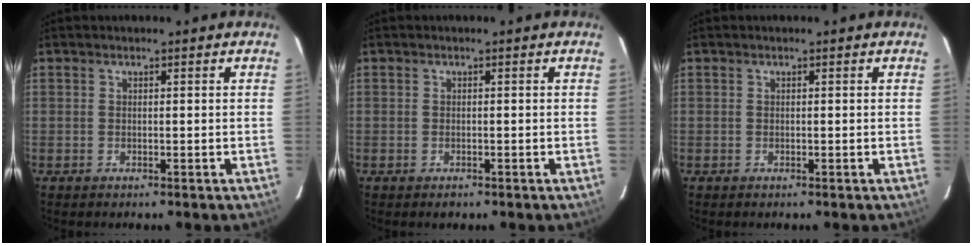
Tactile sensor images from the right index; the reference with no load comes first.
{"total": 1.1, "force": [-0.8, 0.7, 0.4], "torque": [-0.007, 0.000, -0.011]}
{"total": 0.0}